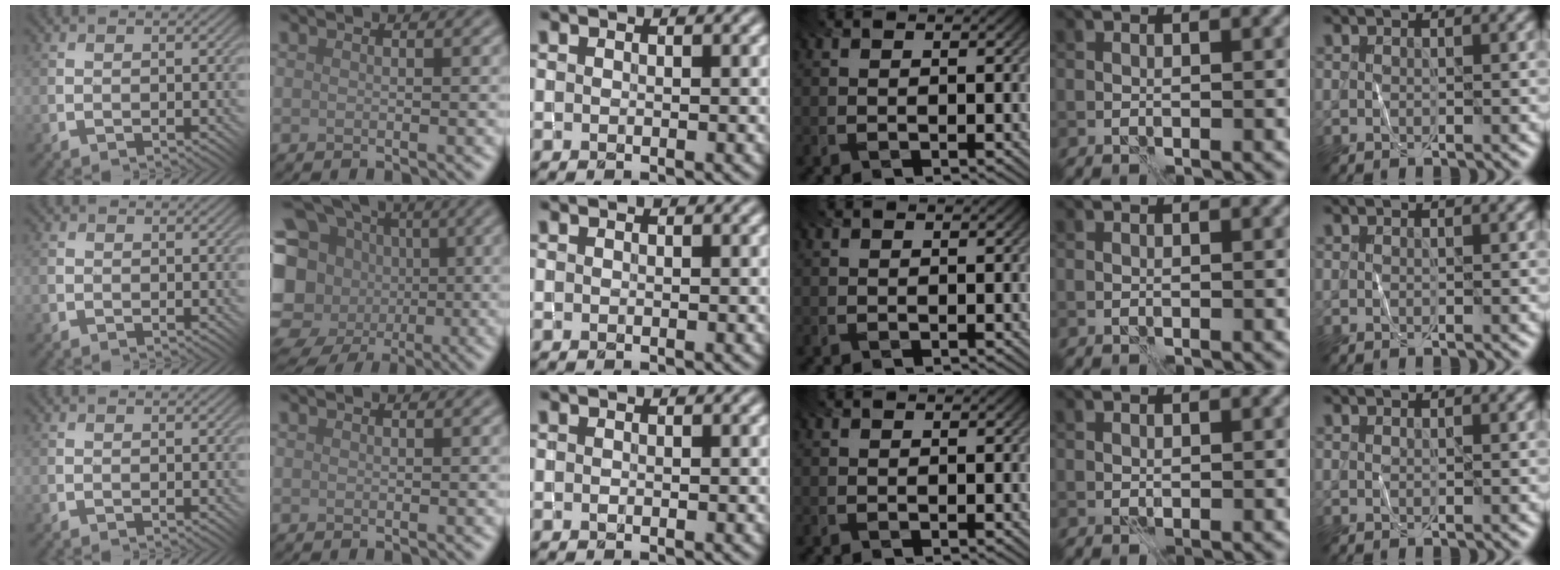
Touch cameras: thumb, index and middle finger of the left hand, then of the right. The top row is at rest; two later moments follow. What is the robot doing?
{"motion": "fold", "object": "shorts"}